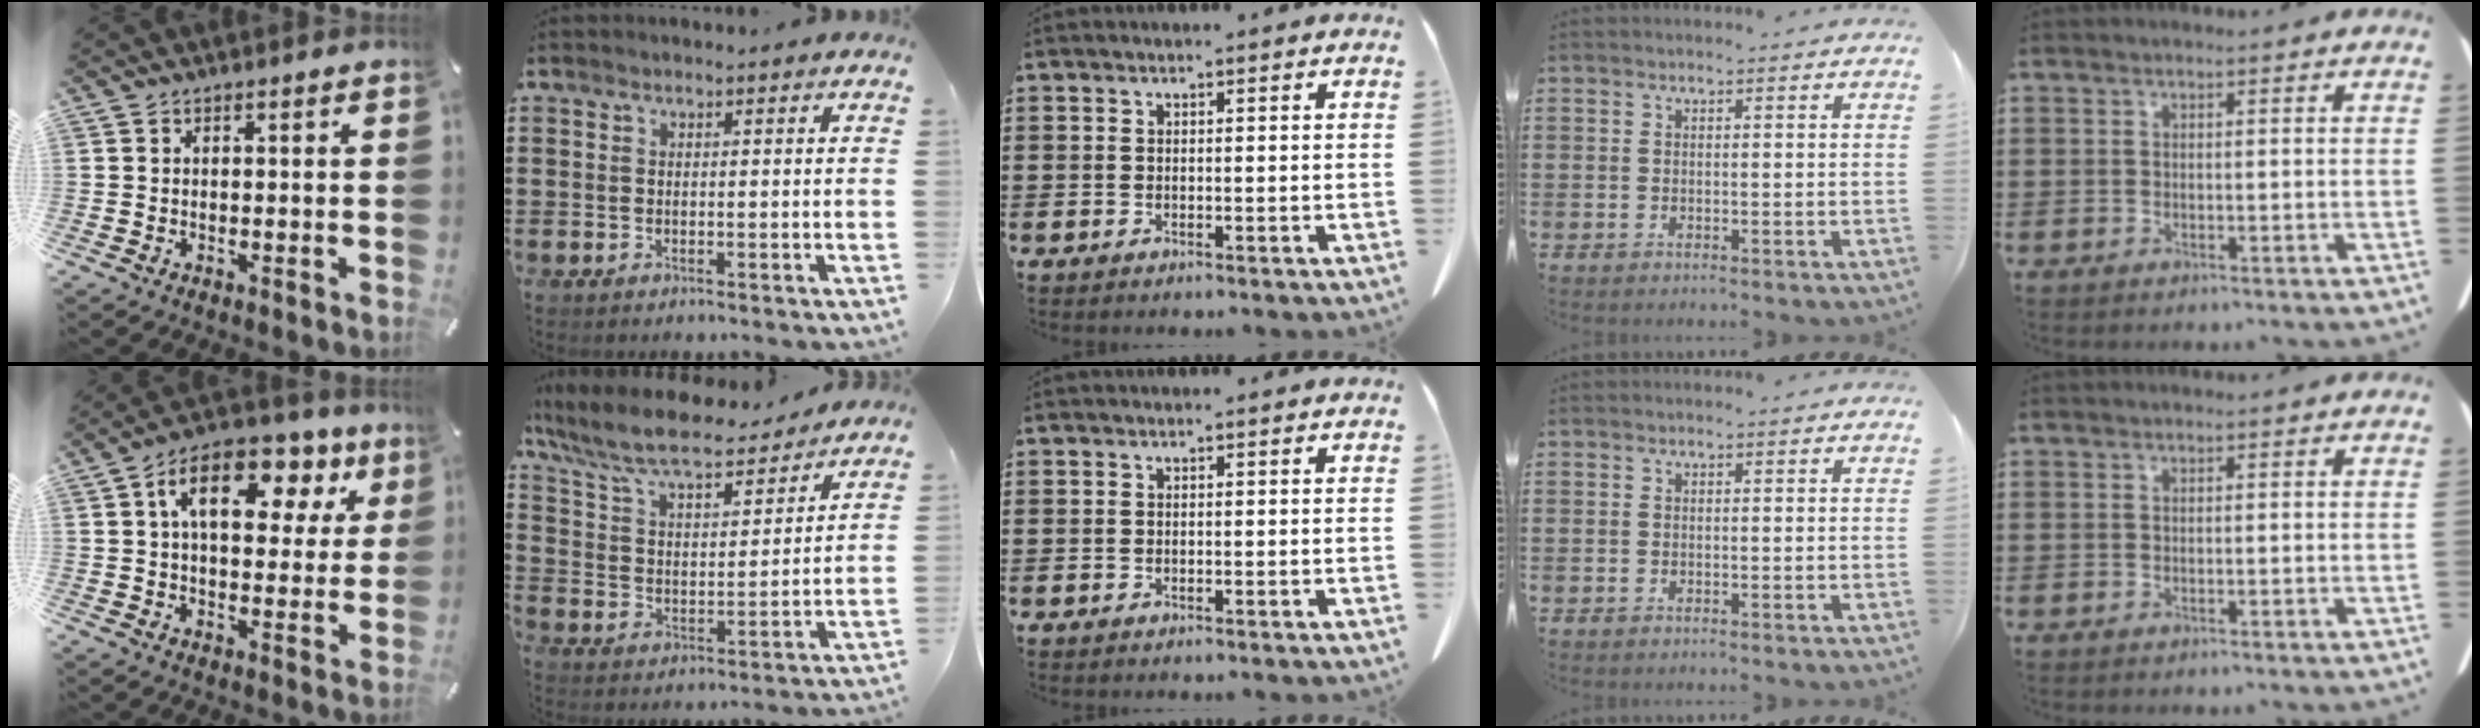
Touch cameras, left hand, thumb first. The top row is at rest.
{"thumb": {"total": 15.1, "force": [6.6, 8.7, 10.5], "torque": [-0.162, -0.017, 0.109]}, "index": {"total": 8.7, "force": [7.7, 1.3, 4.0], "torque": [-0.108, -0.041, 0.130]}}